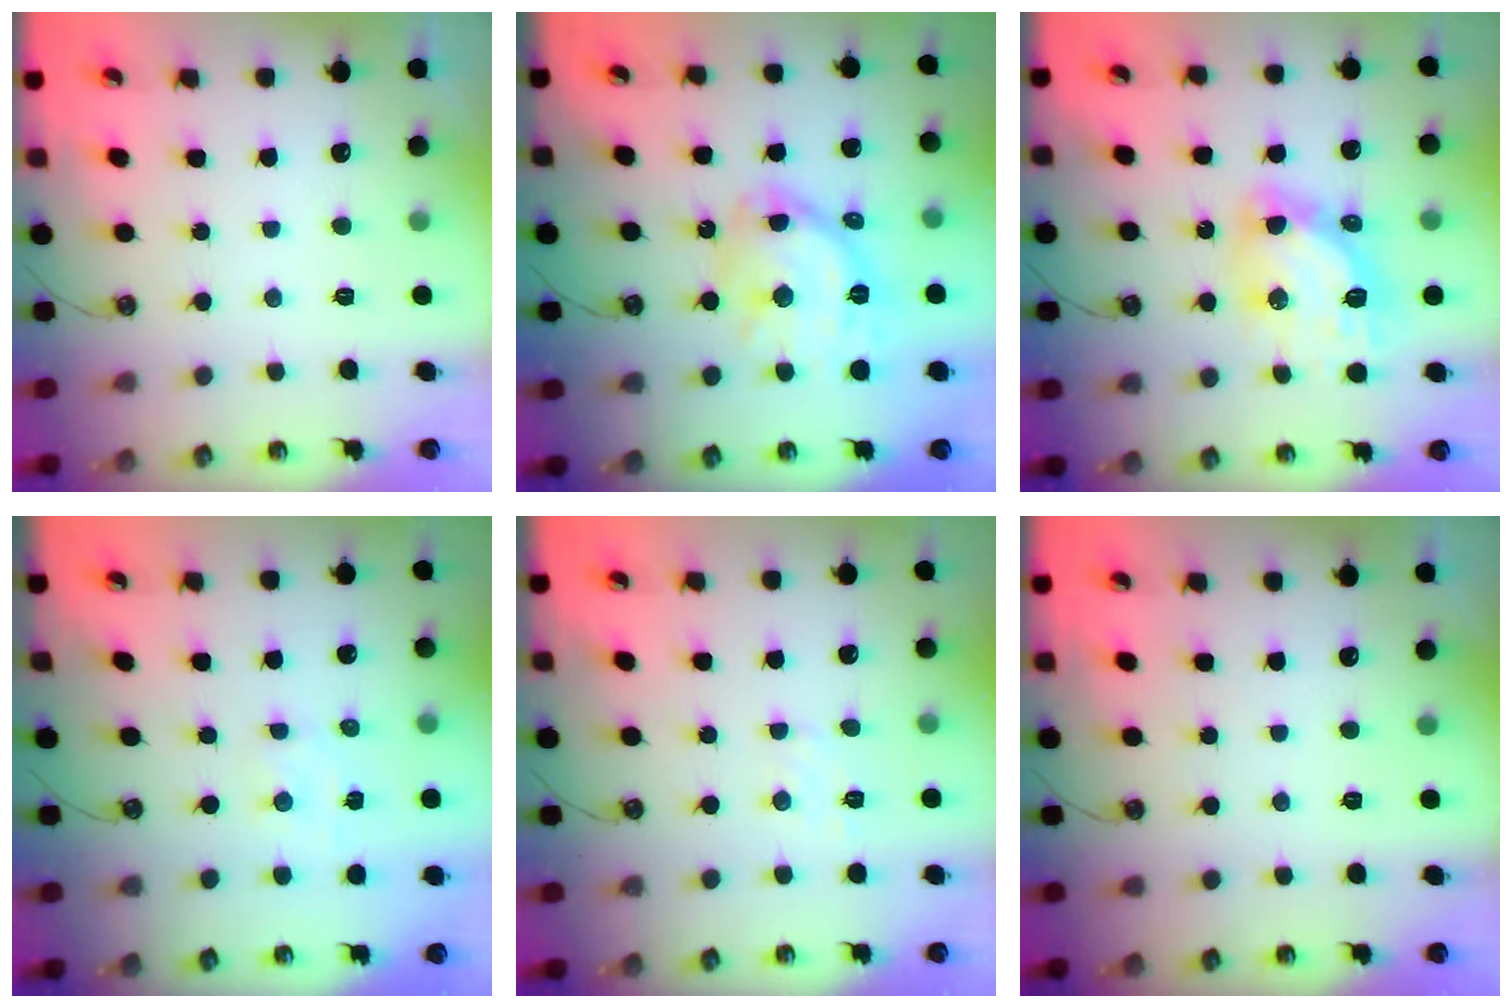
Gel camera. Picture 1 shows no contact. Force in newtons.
{"total": 15.8, "press": 15.7, "slide": 1.6}
{"total": 13.2, "press": 13.1, "slide": 1.4}
{"total": 2.0, "press": 1.9, "slide": 0.3}
{"total": 4.5, "press": 4.5, "slide": 0.6}
{"total": 0.0}